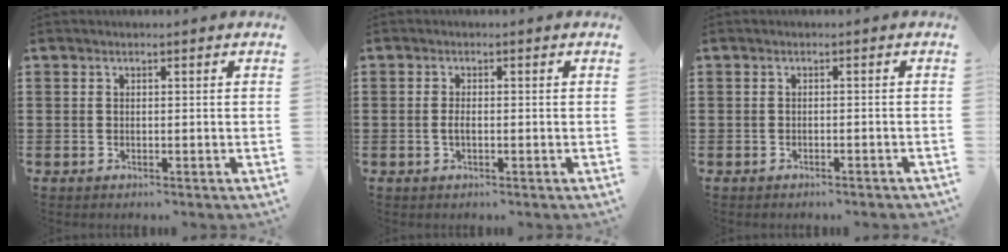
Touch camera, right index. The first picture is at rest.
{"total": 1.4, "force": [-0.3, 0.4, 1.3], "torque": [-0.026, -0.001, -0.004]}
{"total": 0.9, "force": [-0.9, 0.1, 0.2], "torque": [-0.007, -0.003, -0.017]}